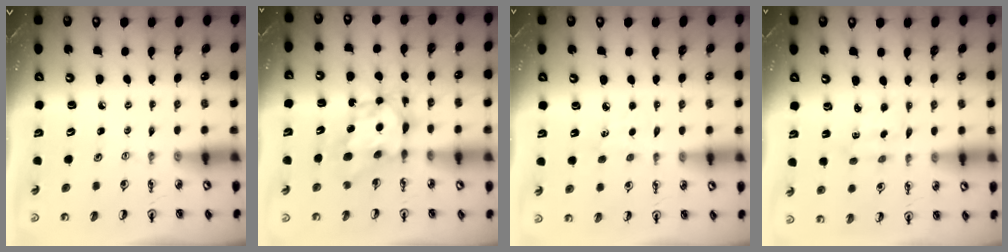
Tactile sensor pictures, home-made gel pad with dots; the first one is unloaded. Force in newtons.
{"total": 7.1, "press": 7.1, "slide": 0.9}
{"total": 3.7, "press": 3.7, "slide": 0.5}
{"total": 2.0, "press": 1.8, "slide": 0.7}